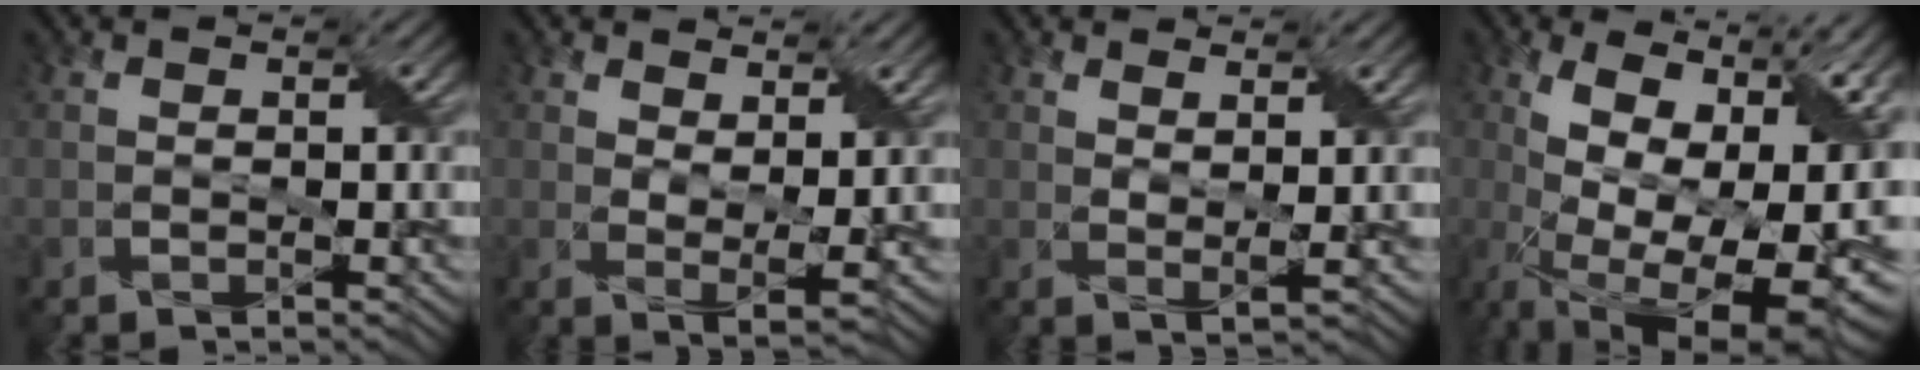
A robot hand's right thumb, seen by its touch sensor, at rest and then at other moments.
{"total": 3.7, "force": [2.3, 0.9, 2.8], "torque": [-0.063, -0.006, 0.046]}
{"total": 2.6, "force": [1.6, 0.3, 2.1], "torque": [-0.047, -0.004, 0.031]}
{"total": 20.4, "force": [-3.0, 10.1, 17.5], "torque": [-0.254, -0.002, -0.031]}